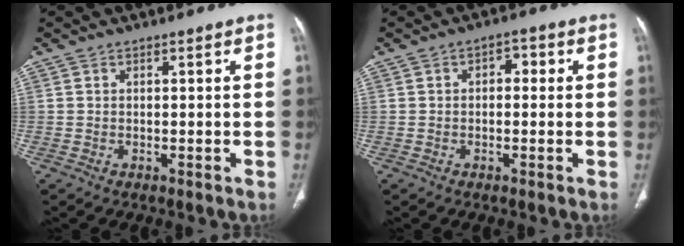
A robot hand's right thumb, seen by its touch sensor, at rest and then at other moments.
{"total": 2.8, "force": [0.4, 1.8, 2.1], "torque": [-0.017, 0.010, -0.001]}